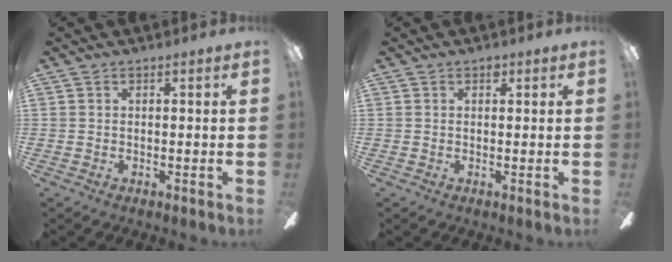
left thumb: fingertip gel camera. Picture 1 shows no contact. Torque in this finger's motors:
{"motor_torque": [0.00, 0.07, 0.48, -0.03, 0.00]}